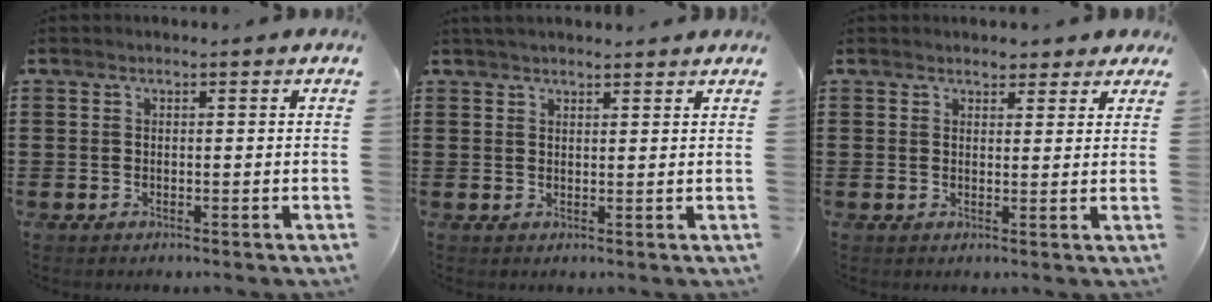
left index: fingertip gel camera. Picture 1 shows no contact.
{"total": 1.9, "force": [1.8, 0.2, 0.6], "torque": [-0.015, 0.003, 0.035]}
{"total": 2.9, "force": [2.5, 1.5, 0.7], "torque": [-0.013, 0.002, 0.044]}